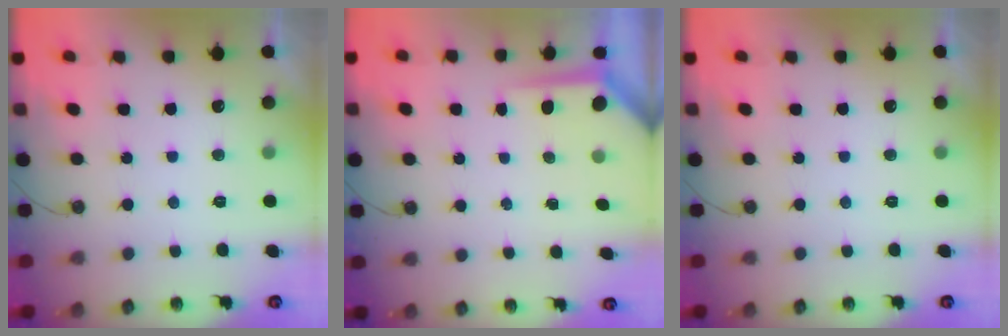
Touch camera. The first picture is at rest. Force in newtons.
{"total": 4.0, "press": 3.9, "slide": 0.3}
{"total": 0.0}